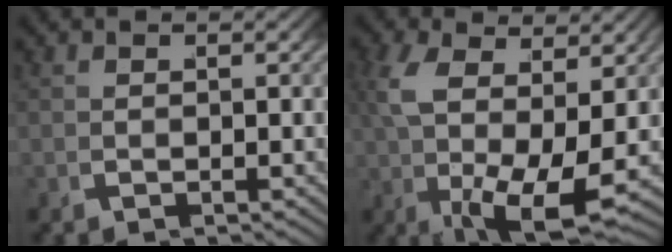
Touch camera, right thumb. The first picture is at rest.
{"total": 8.0, "force": [0.0, 3.8, 7.1], "torque": [-0.155, -0.028, 0.020]}